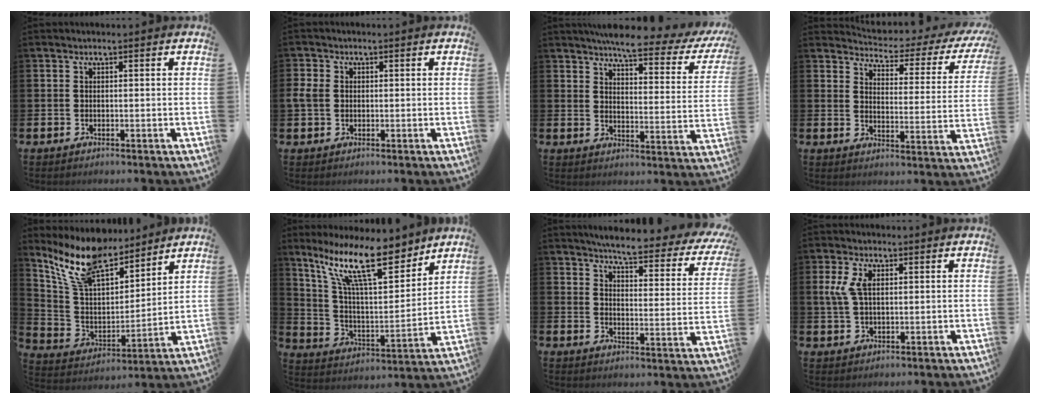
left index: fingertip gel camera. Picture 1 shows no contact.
{"total": 2.7, "force": [0.5, 2.3, 1.3], "torque": [-0.021, 0.006, 0.004]}
{"total": 5.9, "force": [5.1, 0.8, 2.7], "torque": [-0.059, -0.039, 0.079]}
{"total": 3.4, "force": [3.1, 0.9, 1.1], "torque": [-0.042, -0.033, 0.044]}
{"total": 11.7, "force": [10.2, 4.1, 3.9], "torque": [-0.128, -0.051, 0.191]}
{"total": 15.3, "force": [10.8, 4.4, 9.9], "torque": [-0.209, -0.043, 0.189]}
{"total": 5.4, "force": [4.8, 0.6, 2.4], "torque": [-0.052, -0.044, 0.072]}
{"total": 4.1, "force": [1.5, 2.3, 3.0], "torque": [-0.071, 0.013, 0.026]}